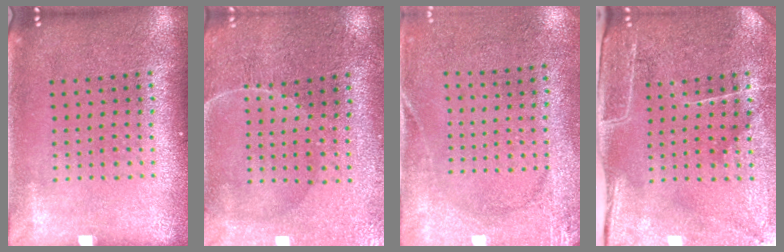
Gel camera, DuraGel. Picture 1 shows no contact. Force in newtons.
{"total": 0.7, "press": 0.6, "slide": 0.4}
{"total": 2.7, "press": 2.1, "slide": 1.7}
{"total": 4.6, "press": 3.8, "slide": 2.5}